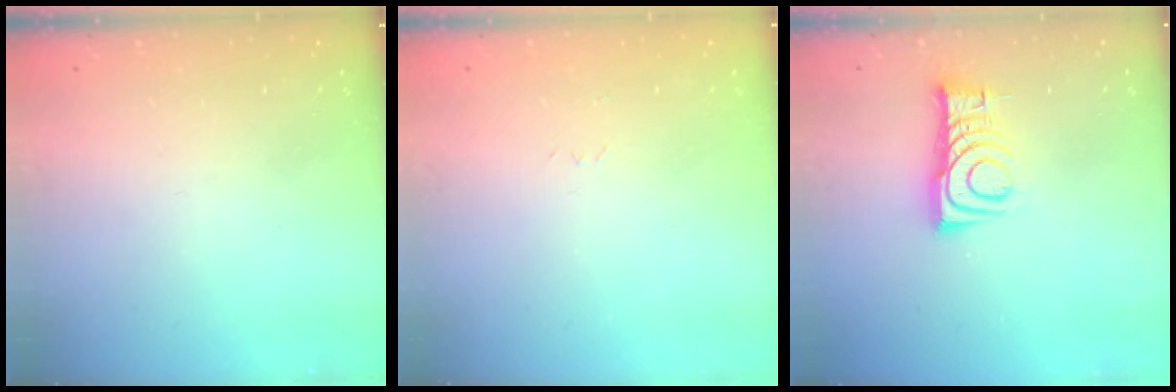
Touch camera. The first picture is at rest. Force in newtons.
{"total": 2.6, "press": 2.6, "slide": 0.4}
{"total": 10.1, "press": 10.1, "slide": 0.3}